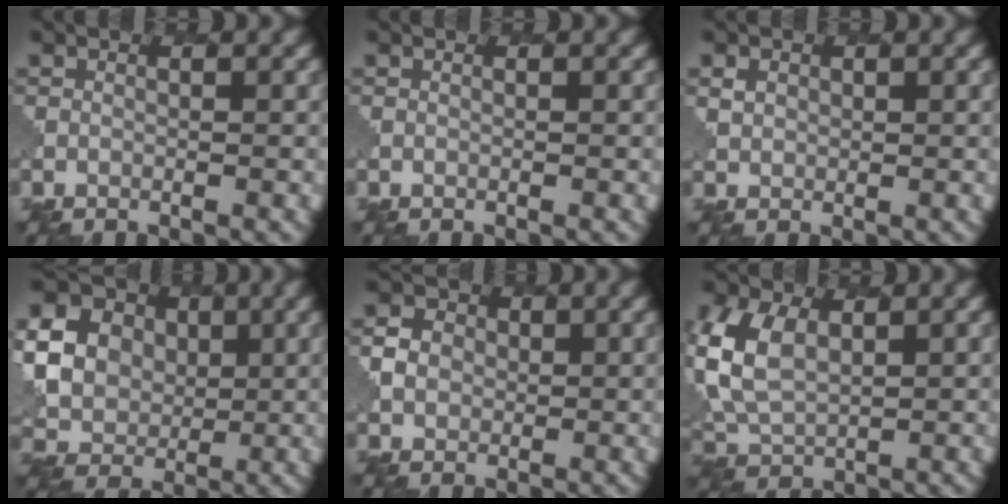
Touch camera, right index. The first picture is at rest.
{"total": 0.0}
{"total": 1.1, "force": [0.7, 0.9, -0.1], "torque": [-0.001, 0.002, 0.010]}
{"total": 9.3, "force": [1.9, 7.9, 4.5], "torque": [-0.123, 0.022, 0.020]}
{"total": 2.0, "force": [0.3, 1.9, 0.4], "torque": [-0.005, 0.002, 0.004]}
{"total": 6.1, "force": [1.6, 3.9, 4.4], "torque": [-0.118, 0.008, 0.027]}